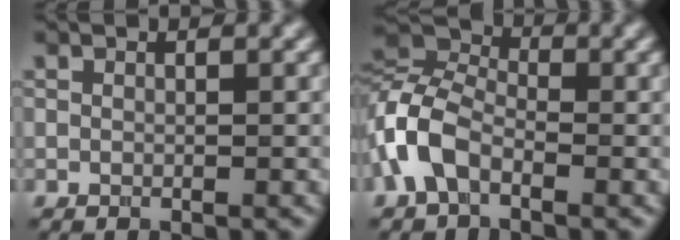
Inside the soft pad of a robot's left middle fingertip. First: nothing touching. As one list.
[{"total": 5.5, "force": [-2.5, 3.3, 3.5], "torque": [-0.086, 0.009, -0.068]}]